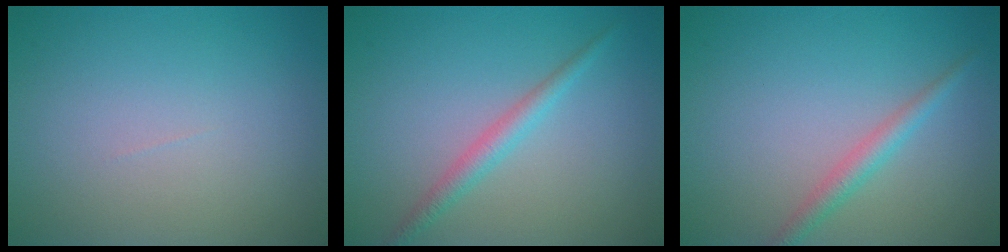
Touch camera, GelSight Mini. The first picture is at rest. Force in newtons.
{"total": 2.0, "press": 2.0, "slide": 0.1}
{"total": 1.9, "press": 1.9, "slide": 0.0}